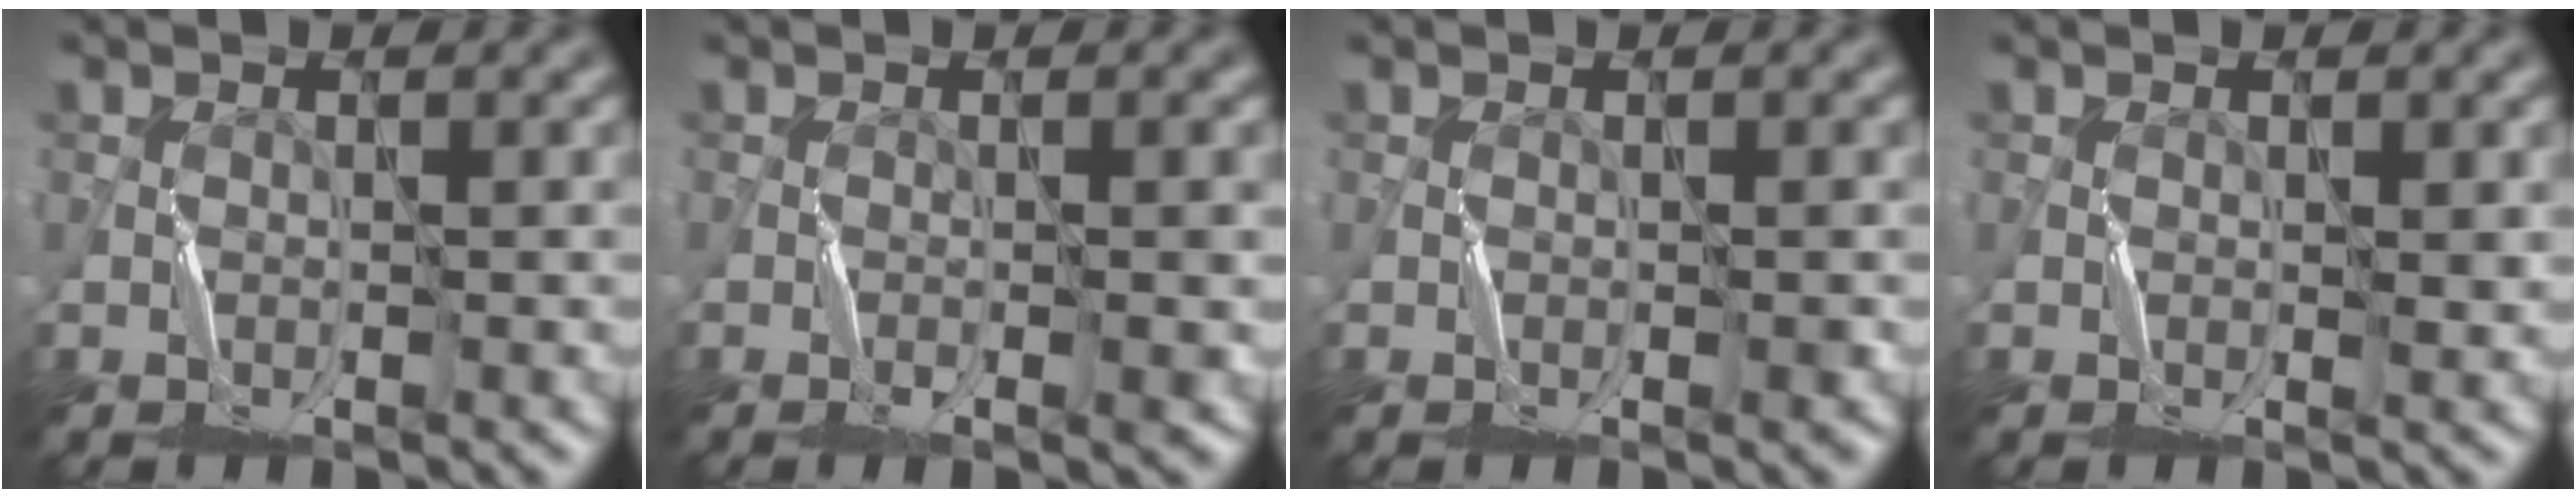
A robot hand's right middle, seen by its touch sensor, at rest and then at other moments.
{"total": 2.6, "force": [-0.7, 0.4, 2.5], "torque": [-0.037, 0.002, -0.012]}
{"total": 0.6, "force": [-0.1, 0.0, 0.6], "torque": [-0.007, 0.001, -0.002]}
{"total": 0.6, "force": [0.2, 0.2, 0.6], "torque": [-0.005, -0.001, 0.002]}